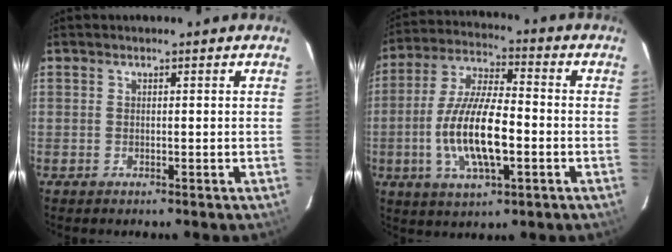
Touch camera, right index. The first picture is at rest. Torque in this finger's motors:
{"motor_torque": [1.06, -0.36, 1.01, 0.21]}